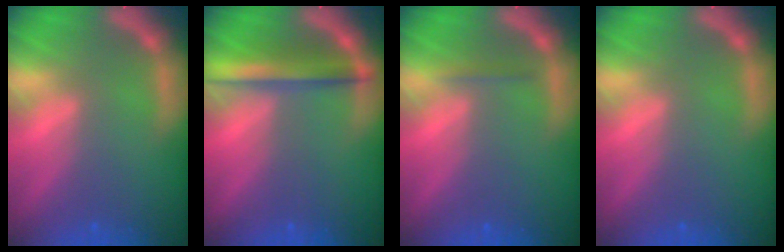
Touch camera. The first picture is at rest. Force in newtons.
{"total": 4.4}
{"total": 0.9}
{"total": 0.0}